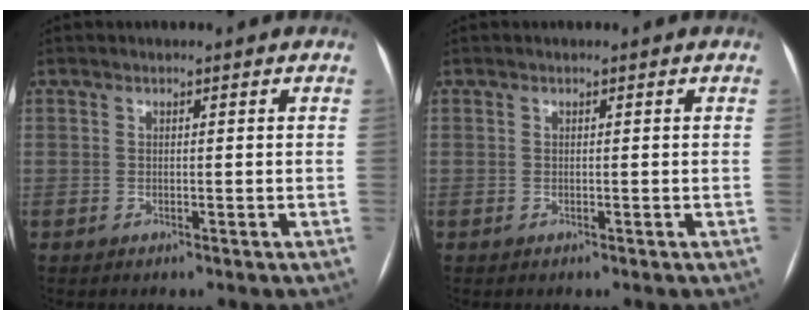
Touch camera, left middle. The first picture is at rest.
{"total": 0.0}